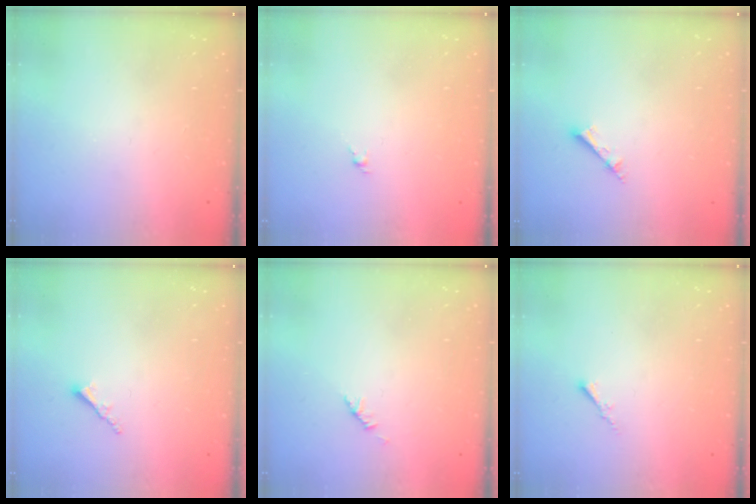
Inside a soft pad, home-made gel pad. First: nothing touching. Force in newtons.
{"total": 1.4, "press": 1.2, "slide": 0.6}
{"total": 2.3, "press": 2.3, "slide": 0.1}
{"total": 1.7, "press": 1.7, "slide": 0.3}
{"total": 1.9, "press": 1.8, "slide": 0.6}
{"total": 0.5, "press": 0.4, "slide": 0.3}